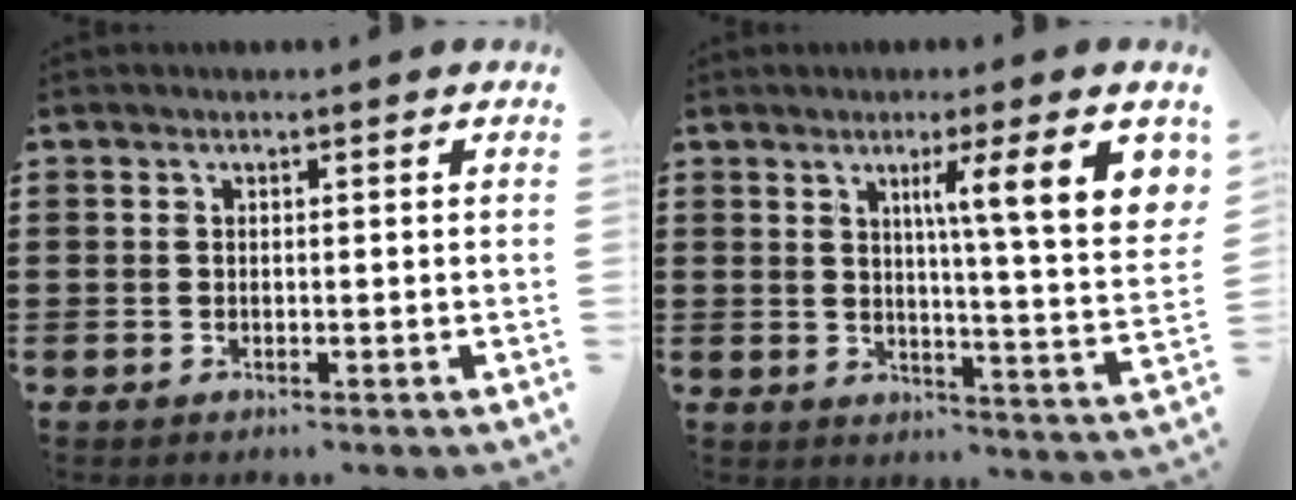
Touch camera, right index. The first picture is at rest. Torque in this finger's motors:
{"motor_torque": [1.30, 0.47, 0.83, 0.07]}